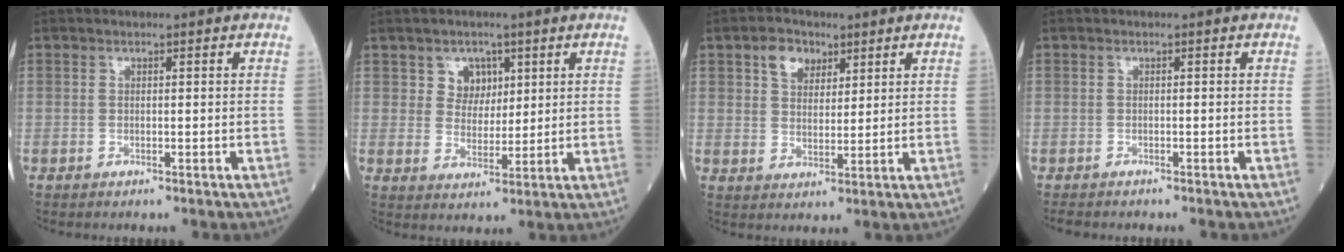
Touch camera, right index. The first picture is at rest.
{"total": 4.2, "force": [2.0, 3.4, 1.3], "torque": [-0.017, 0.003, 0.037]}
{"total": 5.2, "force": [2.8, 3.4, 2.6], "torque": [-0.051, 0.014, 0.053]}
{"total": 2.1, "force": [-1.9, 0.8, 0.5], "torque": [-0.012, -0.003, -0.029]}